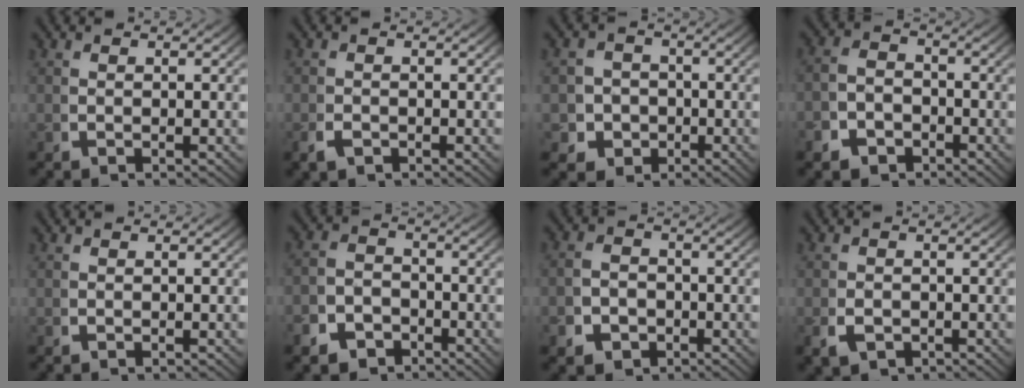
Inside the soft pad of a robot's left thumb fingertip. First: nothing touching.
{"total": 1.6, "force": [-1.1, 1.0, 0.6], "torque": [-0.014, -0.008, -0.017]}
{"total": 7.6, "force": [-2.2, 6.8, 2.6], "torque": [-0.049, -0.041, -0.027]}
{"total": 3.9, "force": [-2.3, 2.9, 1.2], "torque": [-0.017, -0.015, -0.038]}
{"total": 0.0}
{"total": 5.2, "force": [-3.3, 3.8, 1.2], "torque": [-0.011, -0.024, -0.056]}
{"total": 4.5, "force": [-2.0, 3.6, 1.6], "torque": [-0.031, -0.018, -0.030]}
{"total": 2.4, "force": [-1.1, 1.8, 1.1], "torque": [-0.027, -0.011, -0.014]}